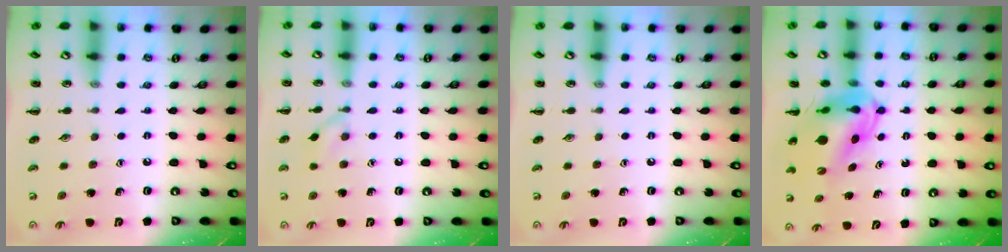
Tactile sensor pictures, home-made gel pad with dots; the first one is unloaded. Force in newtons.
{"total": 6.6, "press": 6.2, "slide": 2.2}
{"total": 0.0}
{"total": 7.7, "press": 7.2, "slide": 2.7}